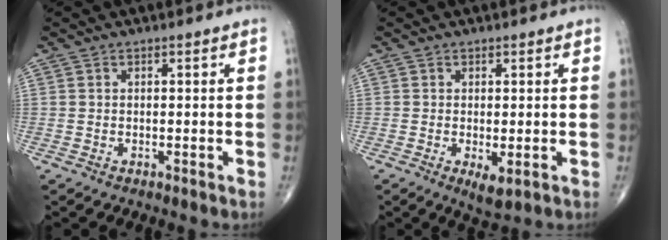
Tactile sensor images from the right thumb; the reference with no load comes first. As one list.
[{"total": 3.3, "force": [-0.8, 1.3, 2.9], "torque": [-0.050, -0.011, -0.009]}]